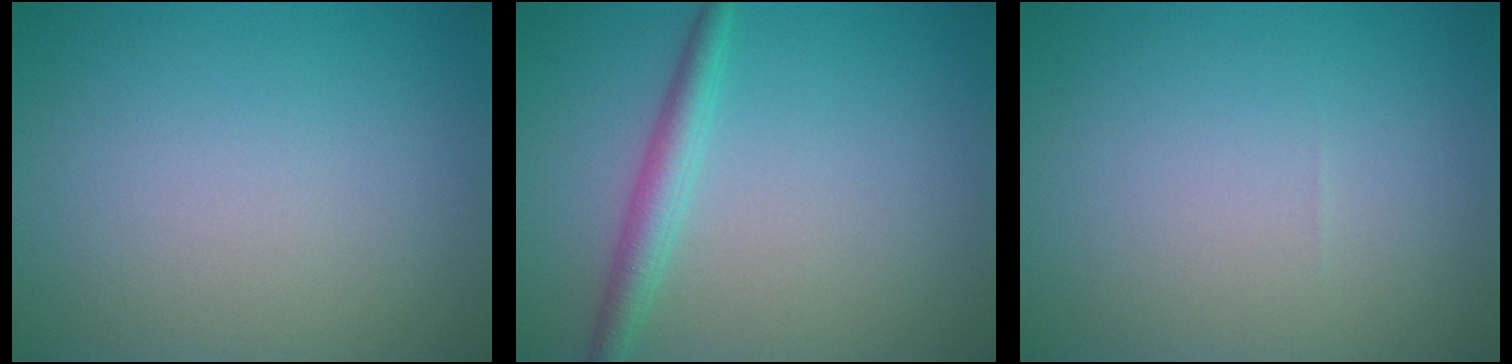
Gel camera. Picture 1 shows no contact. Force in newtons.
{"total": 2.5, "press": 2.5, "slide": 0.1}
{"total": 0.0}